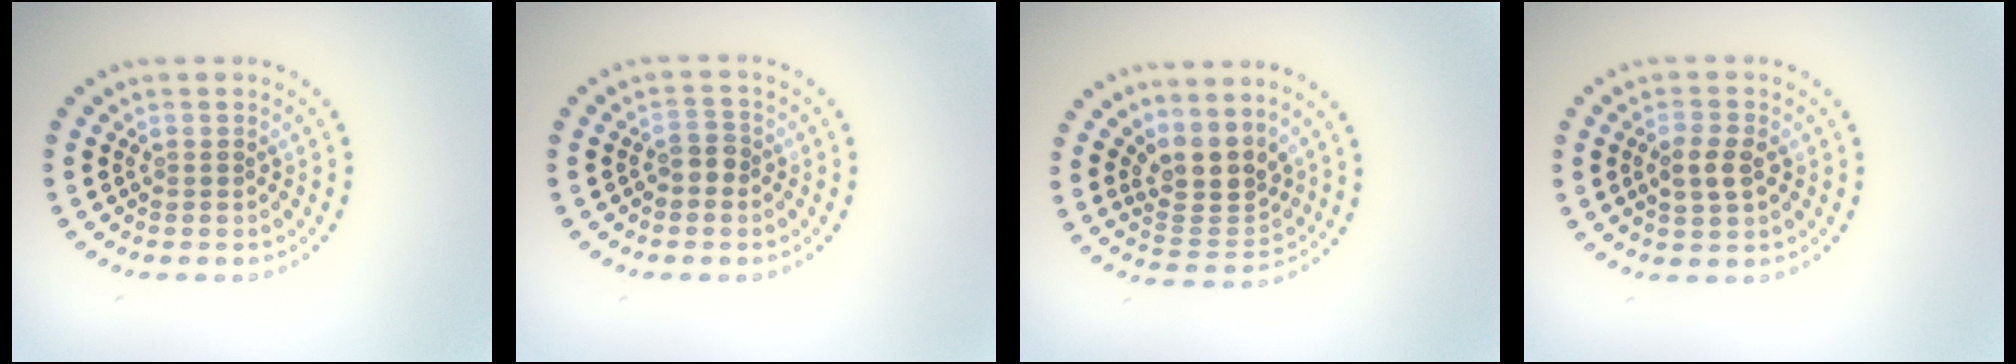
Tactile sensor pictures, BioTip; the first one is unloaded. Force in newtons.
{"total": 1.3, "press": 1.2, "slide": 0.5}
{"total": 4.0, "press": 3.3, "slide": 2.2}
{"total": 2.6, "press": 2.6, "slide": 0.2}